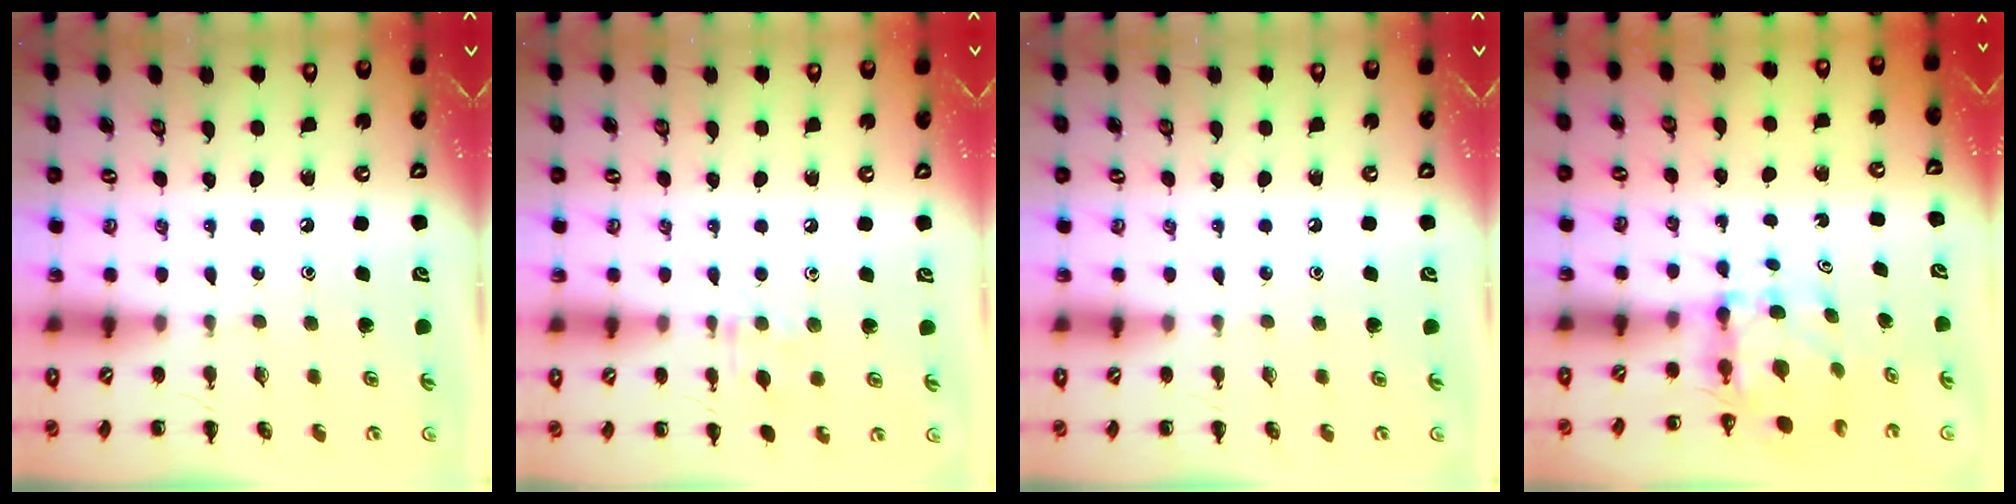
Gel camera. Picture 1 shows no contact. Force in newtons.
{"total": 6.3, "press": 6.2, "slide": 1.3}
{"total": 0.0}
{"total": 6.2, "press": 6.2, "slide": 0.9}